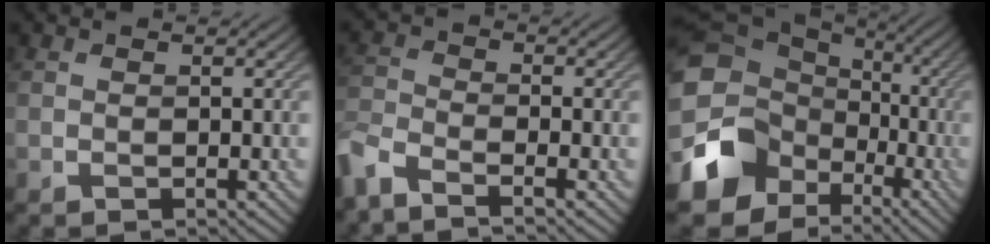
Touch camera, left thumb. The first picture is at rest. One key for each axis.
{"total": 5.3, "fx": -4.3, "fy": 1.2, "fz": 2.9, "tx": -0.075, "ty": -0.010, "tz": -0.095}
{"total": 16.5, "fx": -4.4, "fy": 13.1, "fz": 9.1, "tx": -0.229, "ty": -0.037, "tz": -0.067}